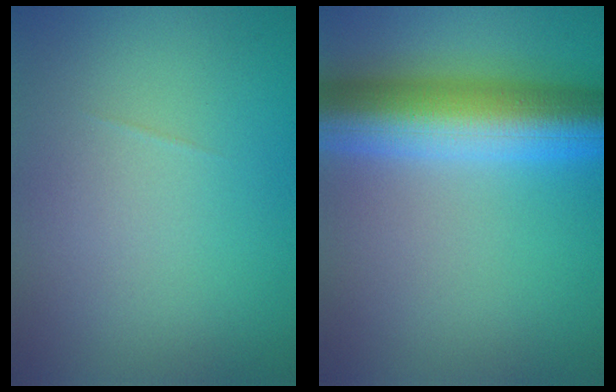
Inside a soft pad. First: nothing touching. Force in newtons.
{"total": 10.5, "press": 10.5, "slide": 0.2}